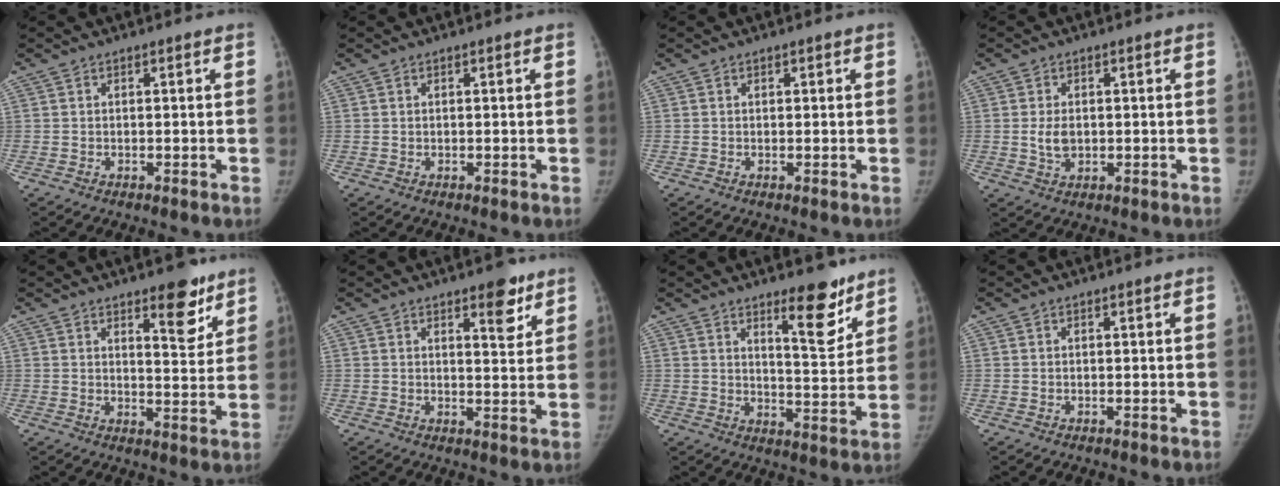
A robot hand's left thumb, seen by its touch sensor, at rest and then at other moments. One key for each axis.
{"total": 0.0}
{"total": 0.5, "fx": 0.3, "fy": 0.4, "fz": 0.2, "tx": 0.003, "ty": -0.001, "tz": 0.004}
{"total": 3.7, "fx": 0.1, "fy": 2.5, "fz": 2.8, "tx": -0.047, "ty": -0.004, "tz": 0.008}
{"total": 8.6, "fx": 5.6, "fy": 3.0, "fz": 5.8, "tx": -0.052, "ty": -0.038, "tz": 0.079}
{"total": 6.1, "fx": 3.8, "fy": 2.2, "fz": 4.2, "tx": -0.036, "ty": -0.023, "tz": 0.050}
{"total": 10.2, "fx": 7.0, "fy": 3.0, "fz": 6.9, "tx": -0.074, "ty": -0.056, "tz": 0.107}
{"total": 0.0}